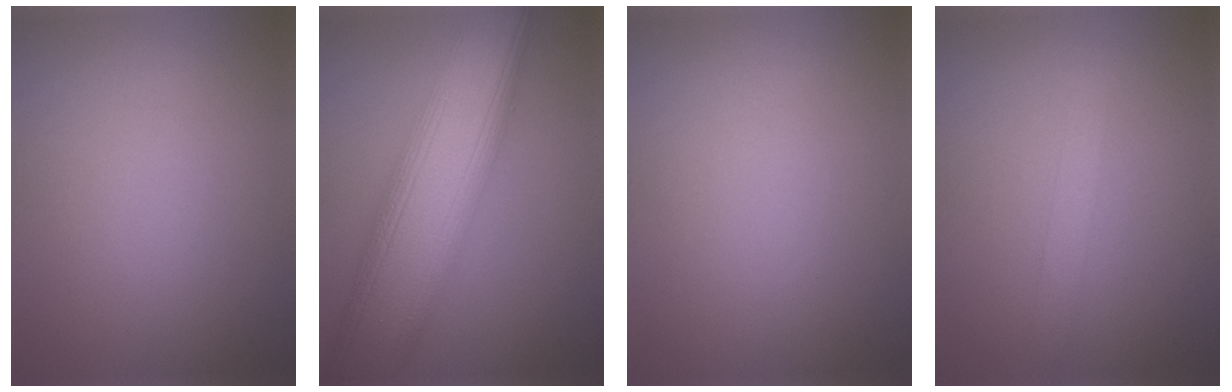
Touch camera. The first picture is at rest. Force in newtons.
{"total": 12.2, "press": 12.1, "slide": 0.6}
{"total": 0.0}
{"total": 1.4, "press": 1.4, "slide": 0.0}